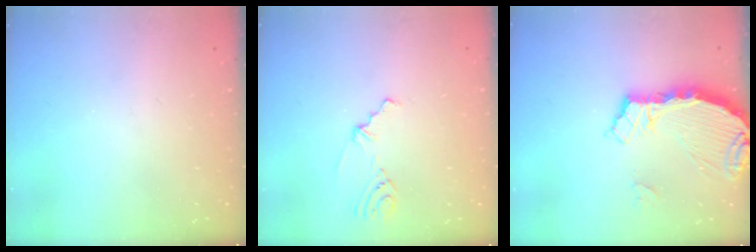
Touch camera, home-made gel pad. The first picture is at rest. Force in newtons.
{"total": 2.3, "press": 1.8, "slide": 1.5}
{"total": 6.4, "press": 6.4, "slide": 0.8}